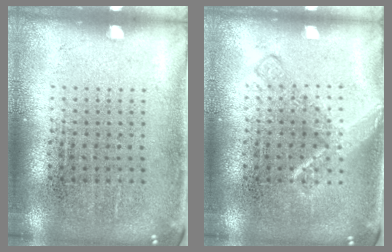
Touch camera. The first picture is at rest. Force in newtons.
{"total": 2.3, "press": 2.3, "slide": 0.3}